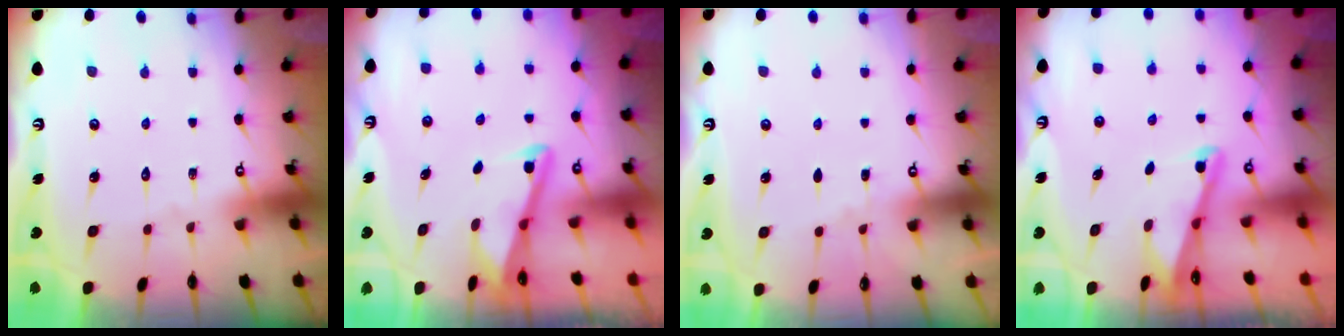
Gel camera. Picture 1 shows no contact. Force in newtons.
{"total": 3.3, "press": 3.3, "slide": 0.3}
{"total": 2.9, "press": 2.9, "slide": 0.5}
{"total": 1.9, "press": 1.9, "slide": 0.4}